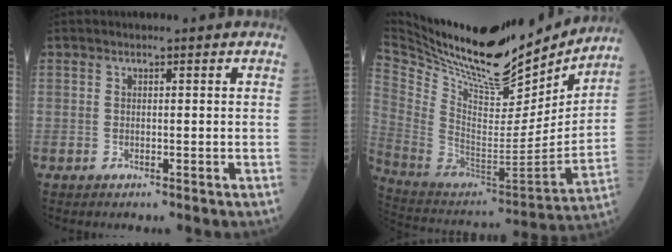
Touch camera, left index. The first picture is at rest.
{"total": 31.2, "force": [26.6, 8.1, 14.1], "torque": [-0.273, -0.037, 0.414]}